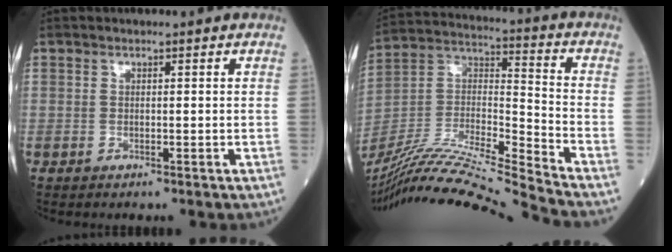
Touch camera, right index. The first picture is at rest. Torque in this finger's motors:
{"motor_torque": [-0.36, -0.52, 0.18, 0.08]}